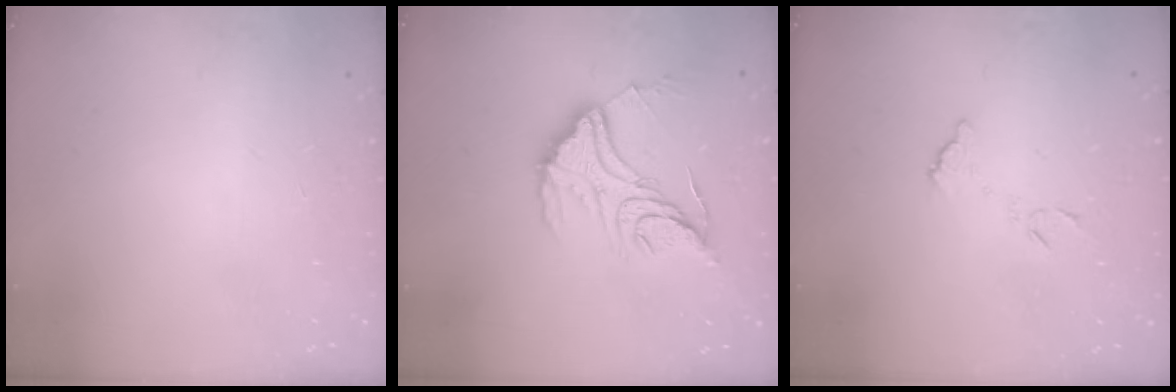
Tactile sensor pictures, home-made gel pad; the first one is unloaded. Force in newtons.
{"total": 16.6, "press": 16.6, "slide": 1.3}
{"total": 6.5, "press": 6.4, "slide": 0.7}